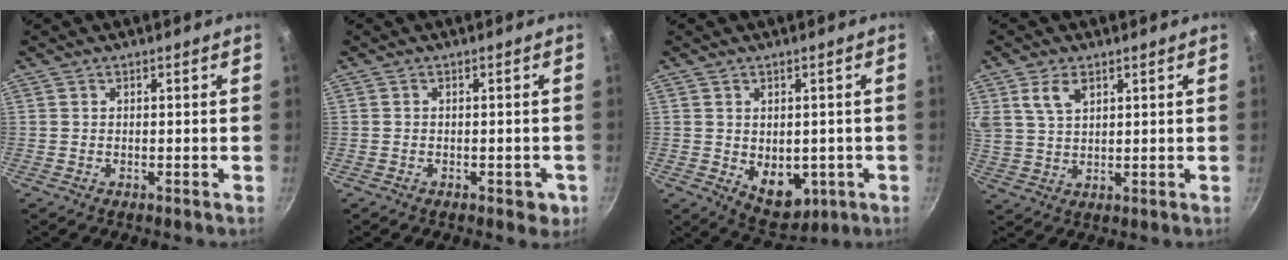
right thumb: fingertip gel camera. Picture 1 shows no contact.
{"total": 3.3, "force": [-1.3, 2.0, 2.3], "torque": [-0.010, 0.011, -0.009]}
{"total": 8.3, "force": [-1.3, 5.7, 5.9], "torque": [-0.049, -0.008, 0.000]}
{"total": 6.0, "force": [2.9, 3.5, 3.8], "torque": [-0.064, -0.006, 0.061]}